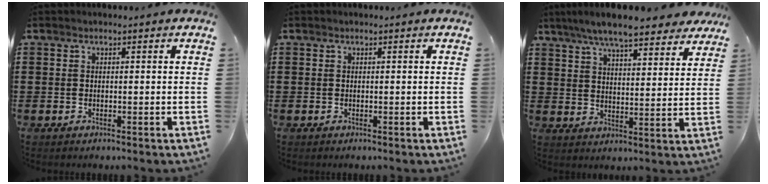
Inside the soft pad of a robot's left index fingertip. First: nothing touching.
{"total": 0.0}
{"total": 8.1, "force": [7.2, 0.7, 3.7], "torque": [-0.096, -0.022, 0.129]}